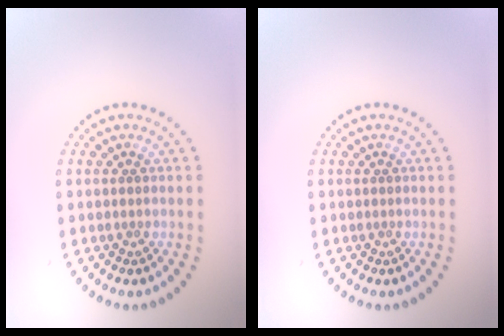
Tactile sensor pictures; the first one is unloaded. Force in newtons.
{"total": 0.0}